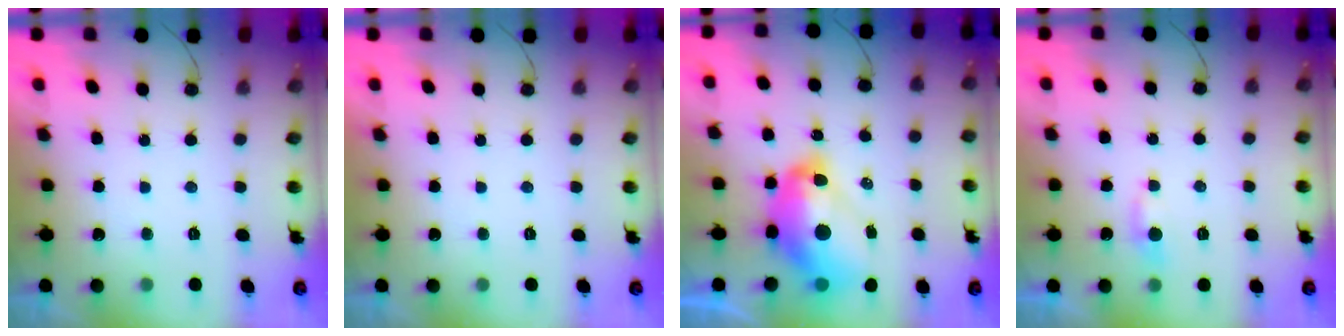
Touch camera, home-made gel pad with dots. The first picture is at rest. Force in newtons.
{"total": 0.0}
{"total": 16.9, "press": 16.8, "slide": 1.7}
{"total": 3.3, "press": 3.3, "slide": 0.4}